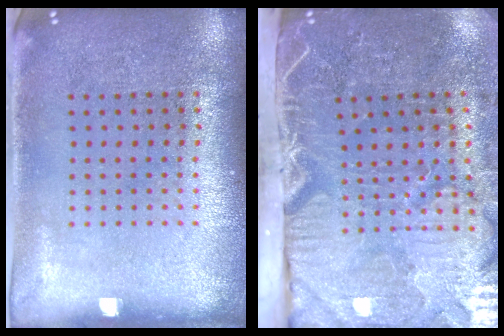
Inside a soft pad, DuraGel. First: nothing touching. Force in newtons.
{"total": 5.4, "press": 4.4, "slide": 3.1}